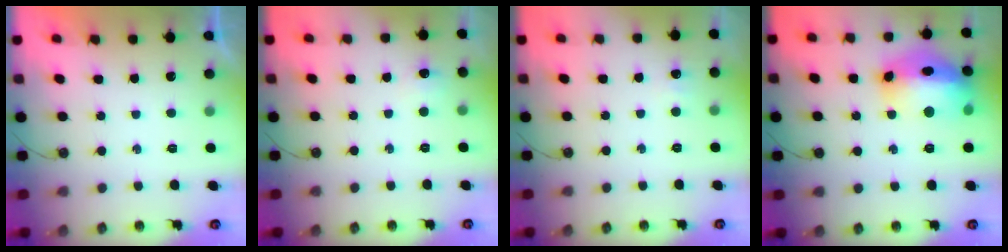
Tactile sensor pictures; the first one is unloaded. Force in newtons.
{"total": 5.0, "press": 5.0, "slide": 0.6}
{"total": 3.9, "press": 3.8, "slide": 0.5}
{"total": 21.3, "press": 19.3, "slide": 9.2}